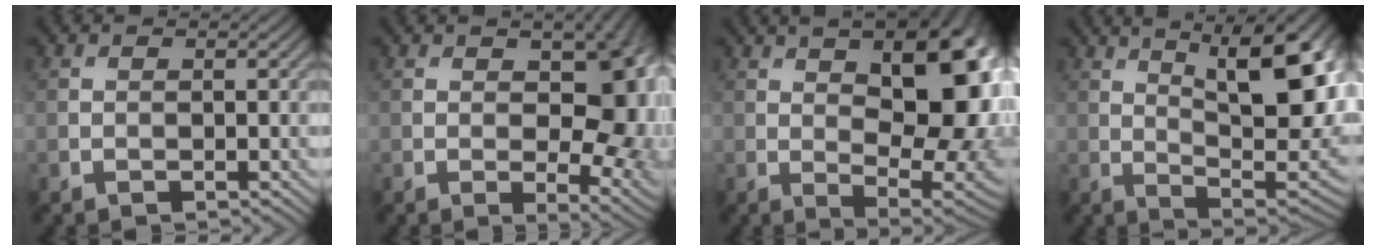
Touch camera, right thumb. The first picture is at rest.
{"total": 11.9, "force": [0.7, 6.5, 9.9], "torque": [-0.126, -0.013, 0.023]}
{"total": 18.1, "force": [4.1, 8.8, 15.3], "torque": [-0.196, 0.017, 0.063]}
{"total": 17.0, "force": [6.0, 6.2, 14.6], "torque": [-0.210, 0.027, 0.097]}